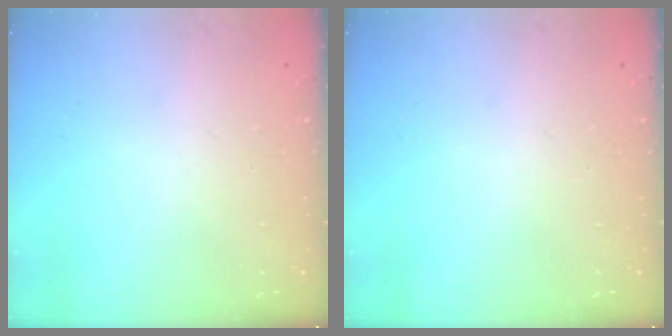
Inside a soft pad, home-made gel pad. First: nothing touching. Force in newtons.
{"total": 0.0}